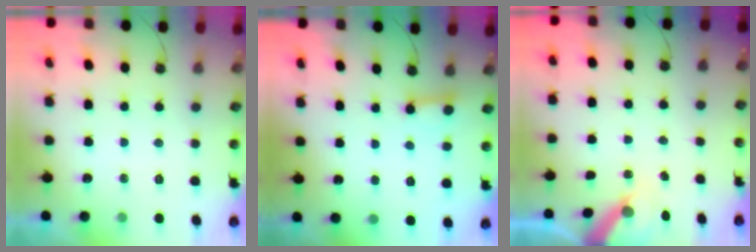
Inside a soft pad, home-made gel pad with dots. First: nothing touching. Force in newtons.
{"total": 2.6, "press": 2.5, "slide": 0.3}
{"total": 6.1, "press": 6.1, "slide": 0.6}